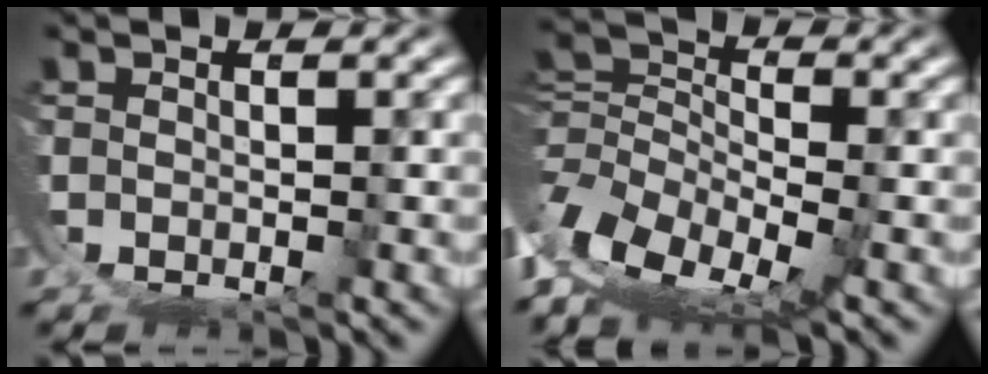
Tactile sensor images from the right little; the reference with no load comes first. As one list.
[{"total": 11.0, "force": [-3.0, 8.0, 6.9], "torque": [-0.171, -0.060, -0.047]}]